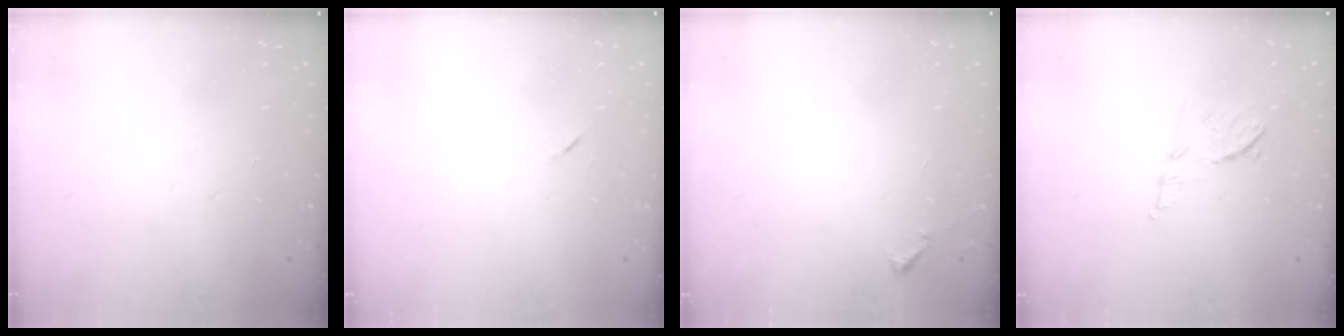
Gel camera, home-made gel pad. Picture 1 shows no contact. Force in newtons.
{"total": 3.8, "press": 3.7, "slide": 1.1}
{"total": 5.8, "press": 5.8, "slide": 0.4}
{"total": 8.3, "press": 8.3, "slide": 1.1}